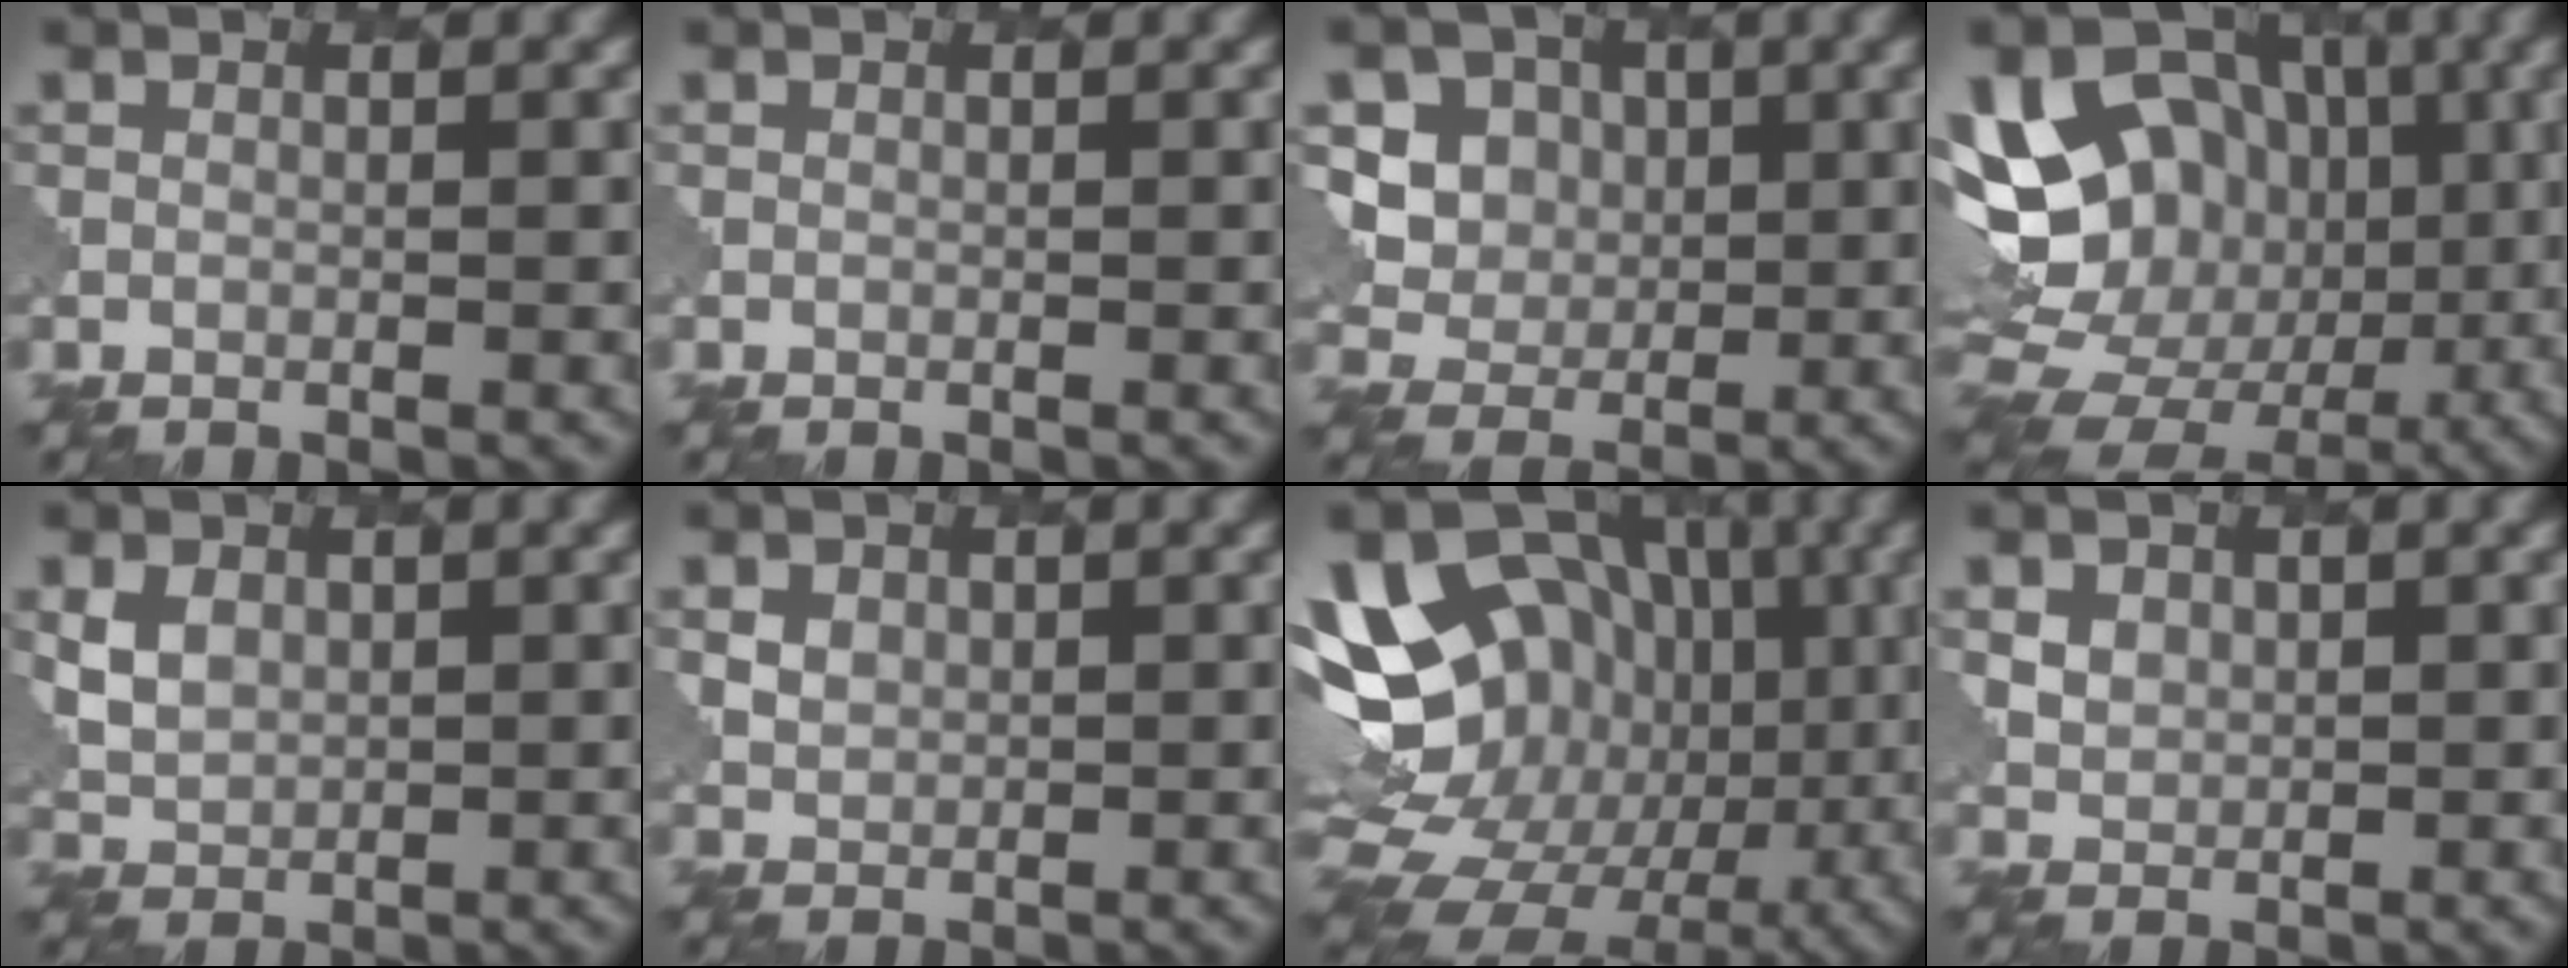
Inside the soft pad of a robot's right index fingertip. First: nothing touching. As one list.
[{"total": 0.0}, {"total": 6.6, "force": [2.3, 5.7, 2.3], "torque": [-0.049, 0.006, 0.033]}, {"total": 18.3, "force": [2.6, 15.6, 9.3], "torque": [-0.198, 0.034, 0.040]}, {"total": 2.8, "force": [1.2, 2.2, 1.3], "torque": [-0.034, -0.001, 0.023]}, {"total": 1.8, "force": [1.1, 1.4, 0.3], "torque": [-0.008, -0.001, 0.019]}, {"total": 19.6, "force": [0.6, 16.0, 11.2], "torque": [-0.199, 0.037, 0.007]}, {"total": 2.9, "force": [1.7, 2.2, 0.9], "torque": [-0.027, 0.010, 0.030]}]